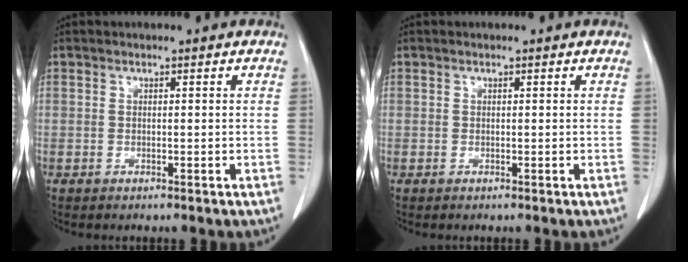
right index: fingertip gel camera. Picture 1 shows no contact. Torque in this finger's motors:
{"motor_torque": [0.00, 0.00, 0.00, 0.00]}